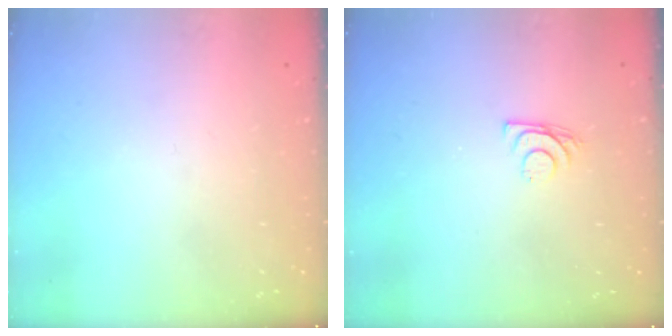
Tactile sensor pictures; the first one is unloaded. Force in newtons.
{"total": 7.2, "press": 7.2, "slide": 0.6}